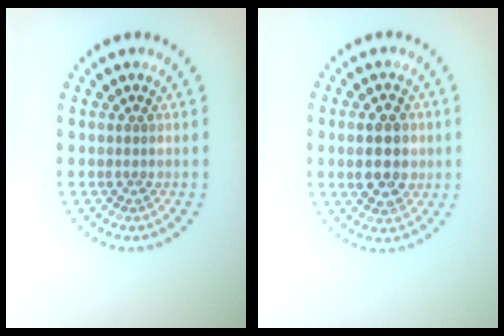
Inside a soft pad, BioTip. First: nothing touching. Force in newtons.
{"total": 4.6, "press": 4.6, "slide": 0.2}